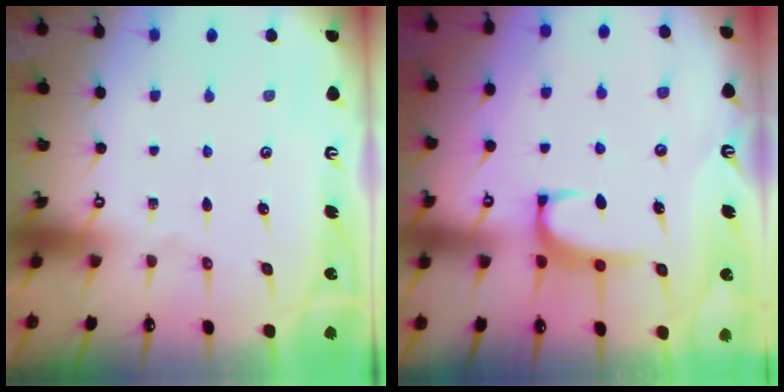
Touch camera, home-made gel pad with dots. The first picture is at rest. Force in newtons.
{"total": 2.3, "press": 2.2, "slide": 0.6}